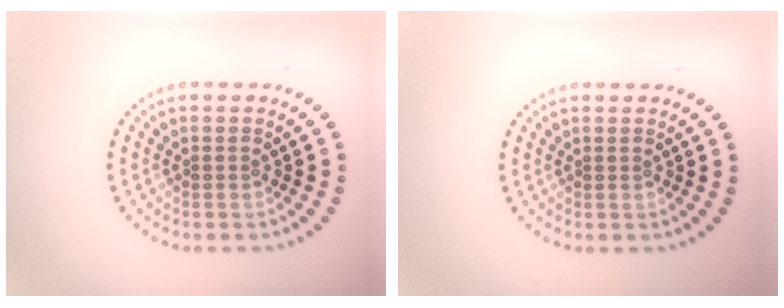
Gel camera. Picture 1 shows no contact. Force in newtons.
{"total": 0.0}